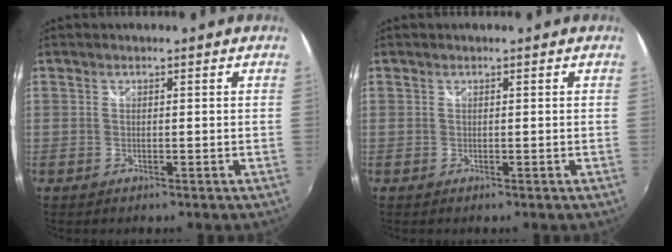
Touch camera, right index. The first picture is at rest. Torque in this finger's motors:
{"motor_torque": [0.03, 0.03, 0.00, 0.01]}